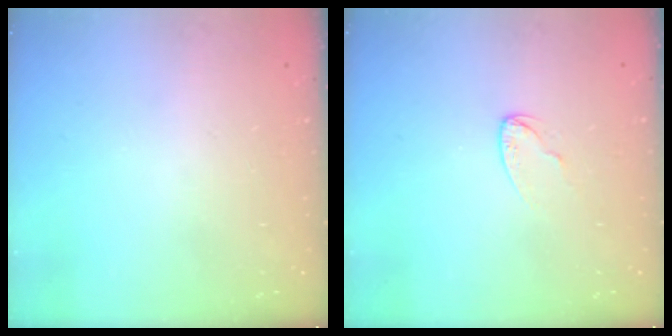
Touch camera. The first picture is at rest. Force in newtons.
{"total": 4.0, "press": 4.0, "slide": 0.3}